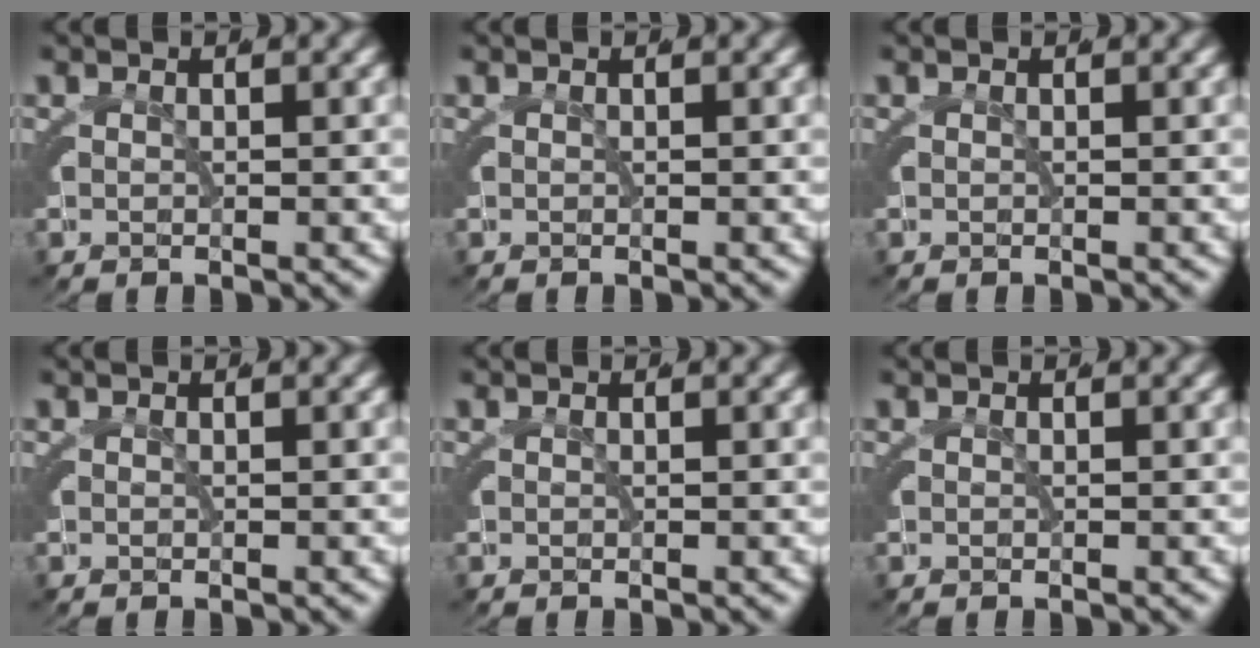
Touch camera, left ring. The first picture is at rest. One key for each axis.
{"total": 2.0, "fx": -0.1, "fy": -1.9, "fz": -0.5, "tx": 0.020, "ty": -0.011, "tz": 0.011}
{"total": 0.0}
{"total": 0.0}
{"total": 0.0}
{"total": 0.0}